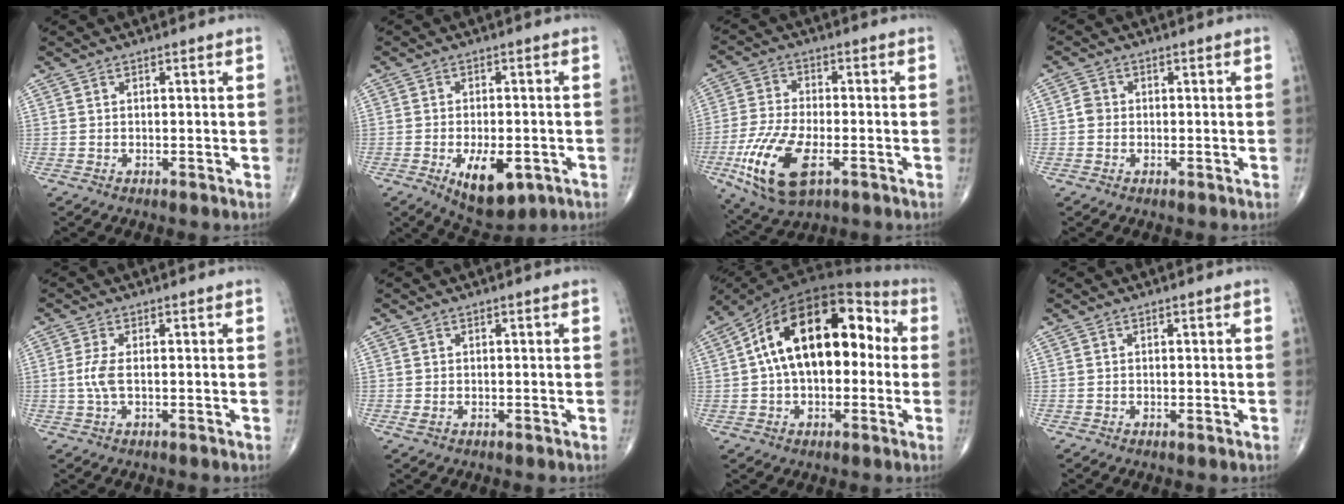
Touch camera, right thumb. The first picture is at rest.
{"total": 10.0, "force": [-3.6, 4.9, 8.0], "torque": [-0.112, 0.000, -0.041]}
{"total": 14.9, "force": [-5.5, 6.7, 12.1], "torque": [-0.255, 0.001, -0.094]}
{"total": 2.0, "force": [-0.2, 1.8, 0.8], "torque": [-0.006, 0.005, -0.007]}
{"total": 3.1, "force": [-0.2, 1.1, 2.9], "torque": [-0.081, -0.001, -0.005]}
{"total": 0.7, "force": [-0.1, 0.4, 0.6], "torque": [-0.013, 0.001, 0.001]}
{"total": 20.3, "force": [1.8, 11.7, 16.4], "torque": [-0.250, 0.051, 0.018]}
{"total": 0.0}